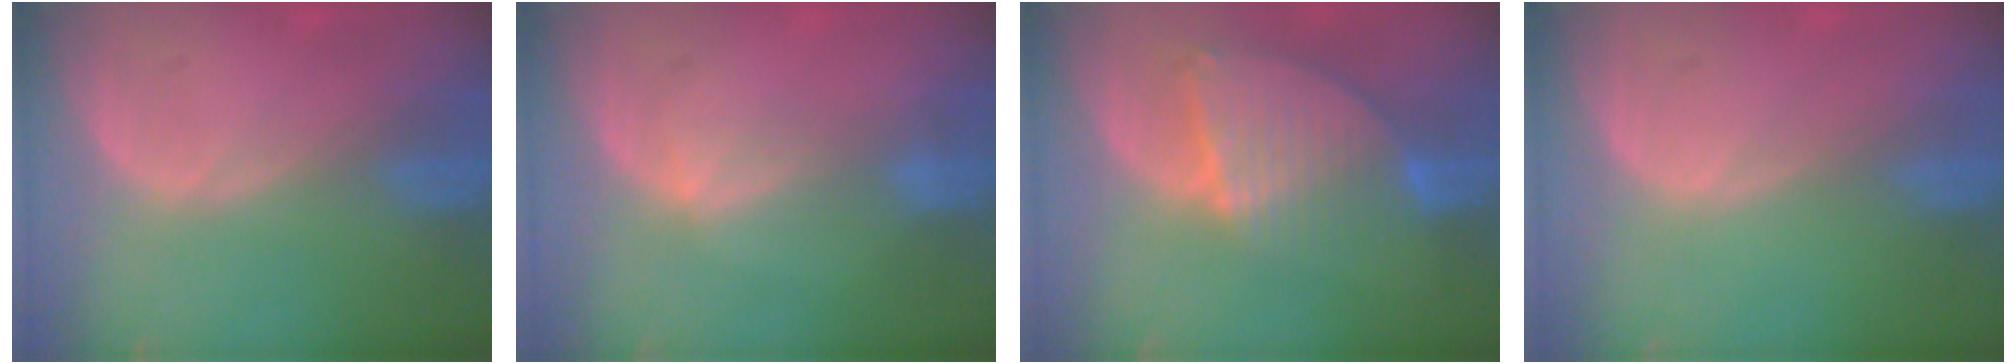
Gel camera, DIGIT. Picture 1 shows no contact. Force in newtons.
{"total": 2.4, "press": 2.4, "slide": 0.4}
{"total": 8.7, "press": 7.5, "slide": 4.3}
{"total": 0.0}